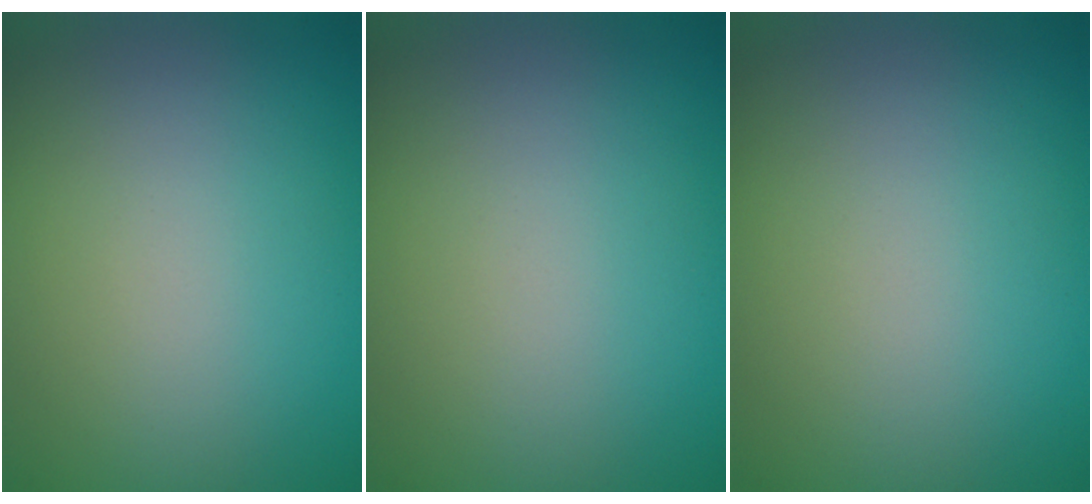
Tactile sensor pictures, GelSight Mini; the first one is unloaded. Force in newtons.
{"total": 0.0}
{"total": 0.0}